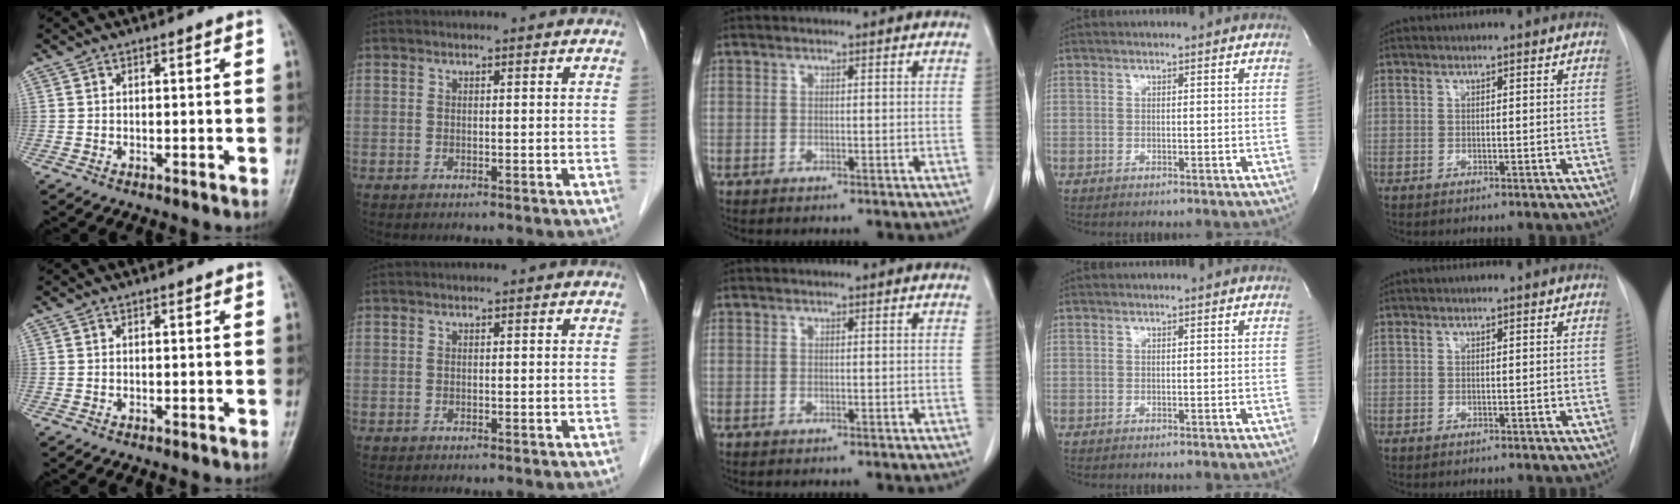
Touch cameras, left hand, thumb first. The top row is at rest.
{}